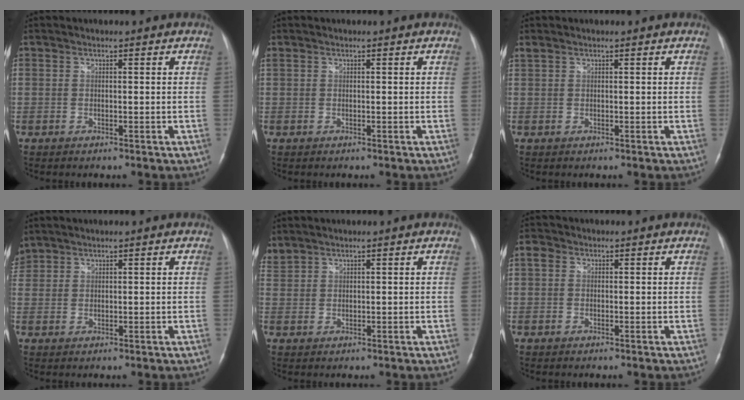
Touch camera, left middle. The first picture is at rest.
{"total": 0.0}
{"total": 0.7, "force": [0.6, 0.0, 0.4], "torque": [-0.025, 0.018, 0.021]}
{"total": 2.9, "force": [2.7, 1.1, 0.3], "torque": [-0.020, 0.019, 0.059]}
{"total": 2.1, "force": [2.1, 0.5, 0.1], "torque": [-0.014, 0.015, 0.048]}
{"total": 1.5, "force": [0.5, 1.3, 0.7], "torque": [-0.015, 0.013, 0.006]}